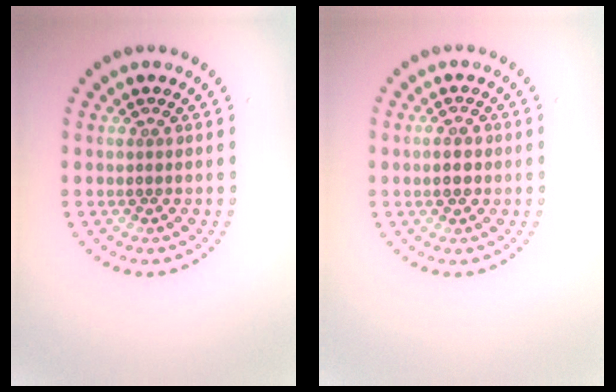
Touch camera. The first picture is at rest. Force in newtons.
{"total": 1.7, "press": 1.7, "slide": 0.1}